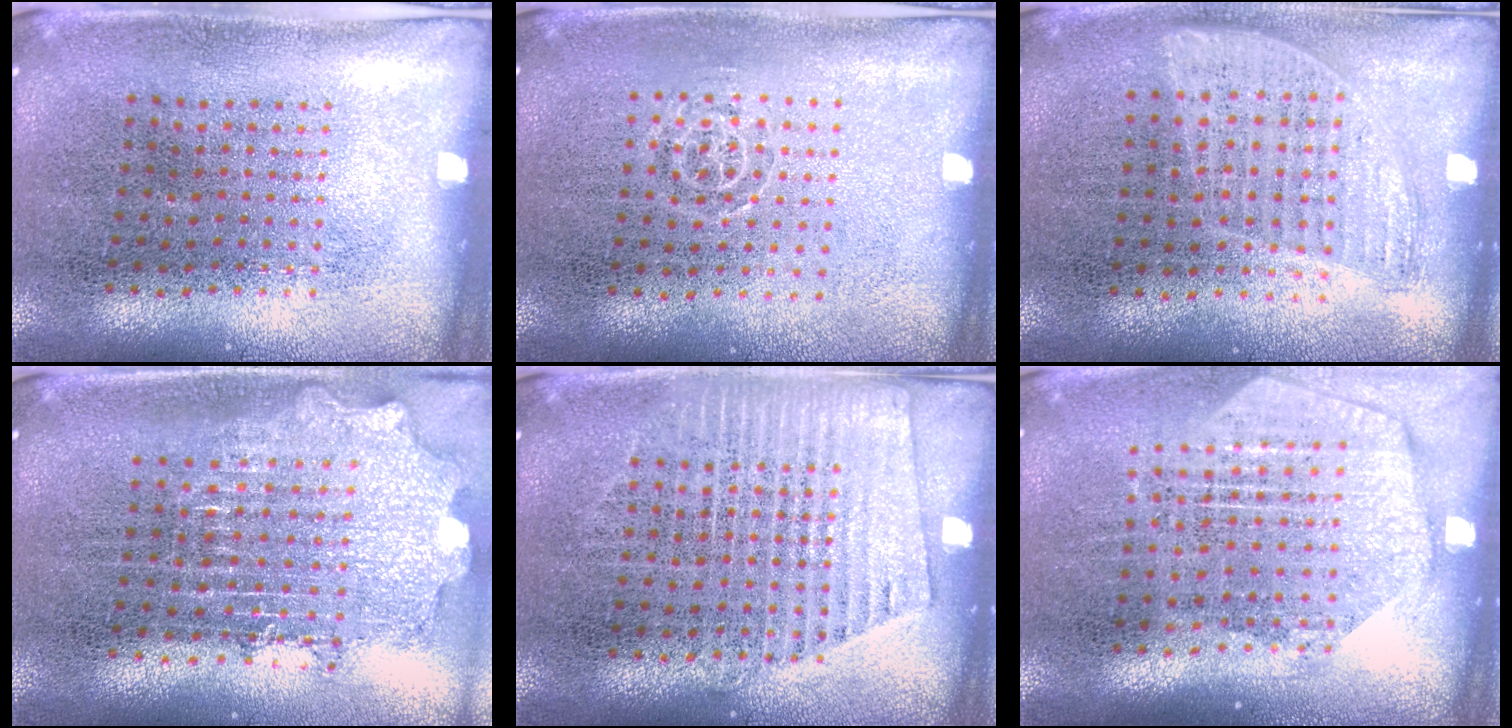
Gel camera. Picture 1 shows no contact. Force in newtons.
{"total": 0.7, "press": 0.5, "slide": 0.4}
{"total": 0.9, "press": 0.8, "slide": 0.5}
{"total": 1.9, "press": 1.5, "slide": 1.2}
{"total": 1.7, "press": 1.6, "slide": 0.3}
{"total": 1.9, "press": 1.7, "slide": 0.9}